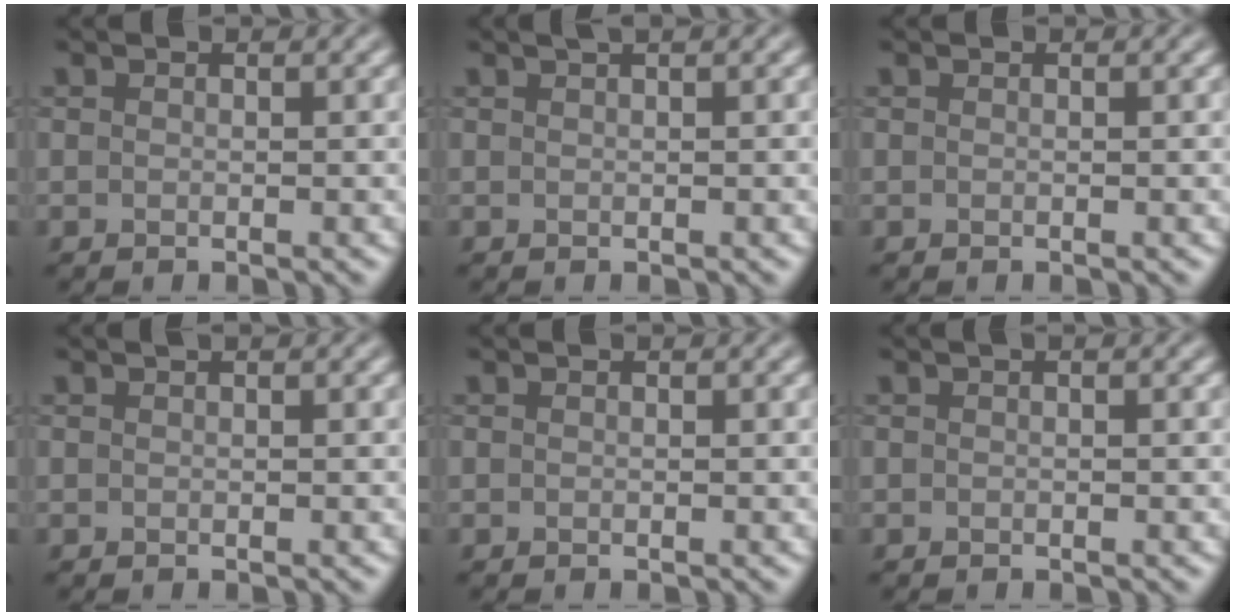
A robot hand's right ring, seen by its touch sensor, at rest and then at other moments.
{"total": 0.6, "force": [0.4, 0.1, 0.5], "torque": [-0.010, 0.008, 0.007]}
{"total": 0.0}
{"total": 0.0}
{"total": 0.0}
{"total": 0.0}